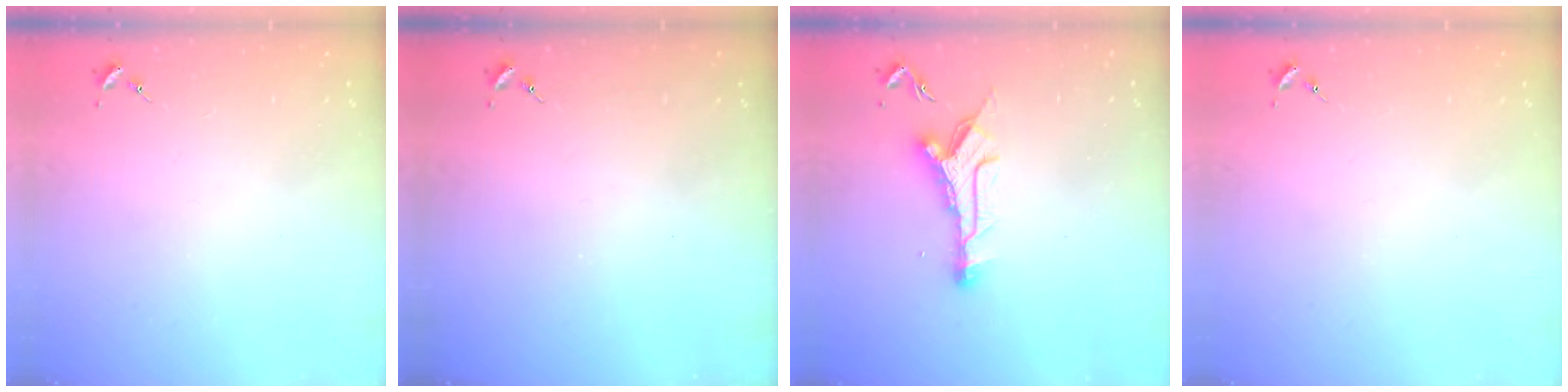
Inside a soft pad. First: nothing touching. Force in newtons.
{"total": 0.0}
{"total": 10.8, "press": 10.8, "slide": 0.3}
{"total": 0.0}